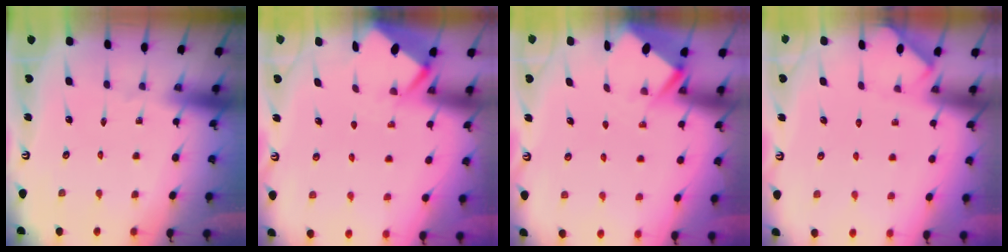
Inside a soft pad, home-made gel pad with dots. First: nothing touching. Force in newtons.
{"total": 2.7, "press": 2.7, "slide": 0.4}
{"total": 2.9, "press": 2.9, "slide": 0.3}
{"total": 3.3, "press": 3.3, "slide": 0.4}